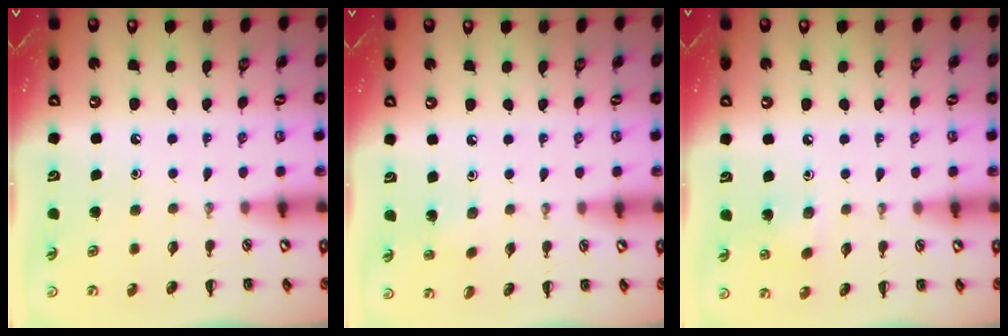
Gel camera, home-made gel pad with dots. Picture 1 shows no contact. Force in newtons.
{"total": 1.1, "press": 1.0, "slide": 0.5}
{"total": 3.7, "press": 3.5, "slide": 1.2}